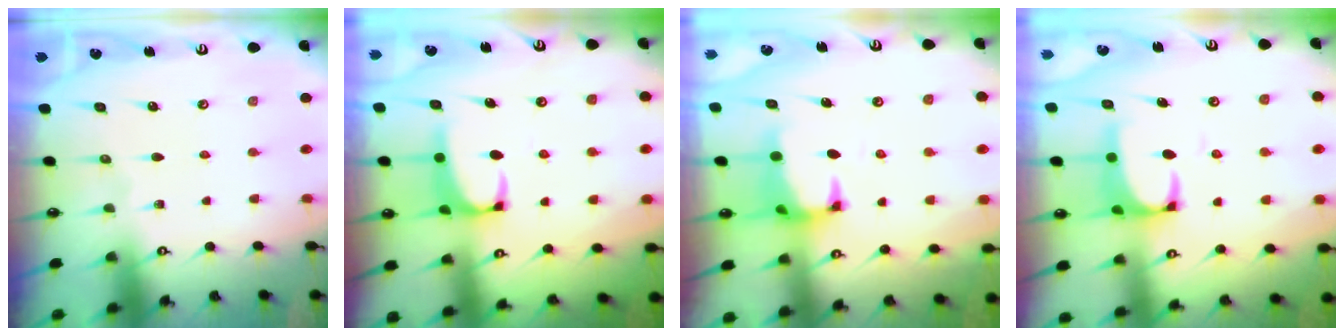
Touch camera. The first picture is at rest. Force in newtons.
{"total": 3.2, "press": 3.1, "slide": 0.8}
{"total": 1.1, "press": 0.6, "slide": 0.9}
{"total": 1.8, "press": 1.6, "slide": 0.7}